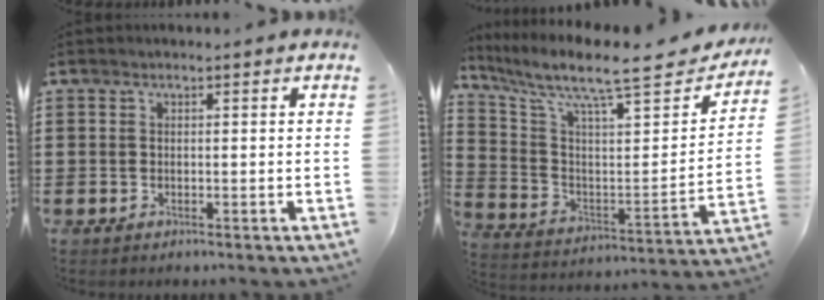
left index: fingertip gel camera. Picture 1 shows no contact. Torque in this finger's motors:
{"motor_torque": [2.14, 0.00, 0.64, 0.21]}